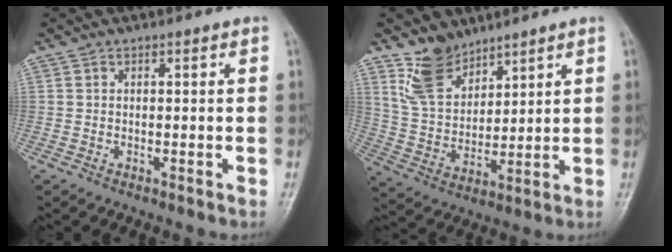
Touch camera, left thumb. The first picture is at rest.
{"total": 9.5, "force": [7.0, 5.3, 3.5], "torque": [-0.045, -0.047, 0.149]}